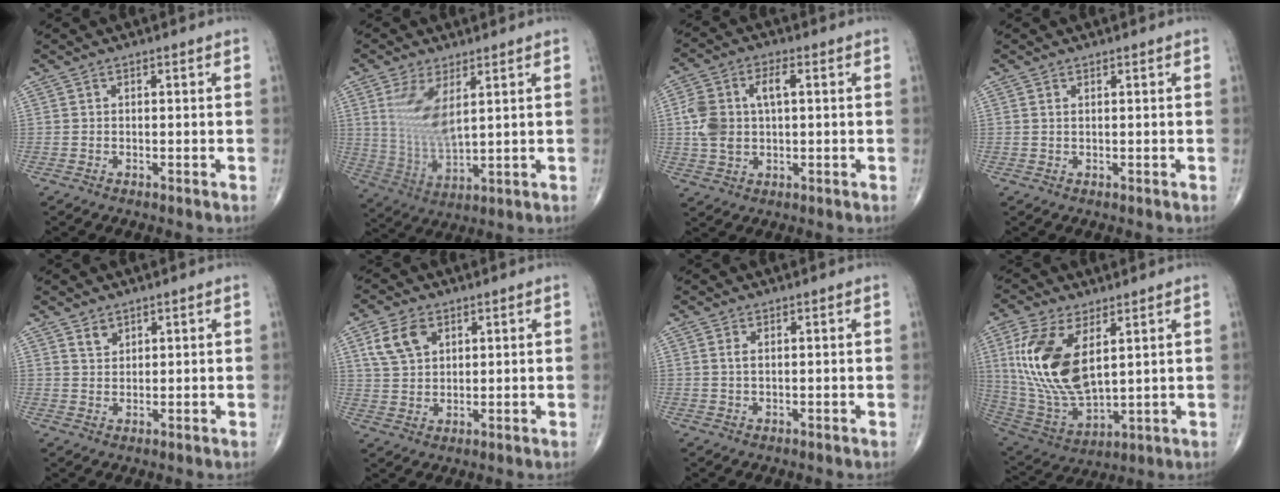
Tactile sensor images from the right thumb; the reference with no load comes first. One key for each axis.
{"total": 10.0, "fx": 3.3, "fy": 4.6, "fz": 8.3, "tx": -0.166, "ty": -0.020, "tz": 0.076}
{"total": 9.8, "fx": 1.1, "fy": 5.6, "fz": 7.9, "tx": -0.170, "ty": 0.018, "tz": 0.024}
{"total": 0.6, "fx": 0.3, "fy": 0.2, "fz": 0.4, "tx": -0.013, "ty": 0.001, "tz": 0.006}
{"total": 2.3, "fx": 1.7, "fy": 1.3, "fz": 0.8, "tx": -0.003, "ty": -0.013, "tz": 0.033}
{"total": 7.4, "fx": 3.3, "fy": 4.9, "fz": 4.5, "tx": -0.075, "ty": -0.006, "tz": 0.068}
{"total": 1.1, "fx": 0.4, "fy": 0.4, "fz": 0.9, "tx": -0.025, "ty": 0.002, "tz": 0.011}
{"total": 18.4, "fx": 5.1, "fy": 9.1, "fz": 15.2, "tx": -0.310, "ty": -0.024, "tz": 0.112}